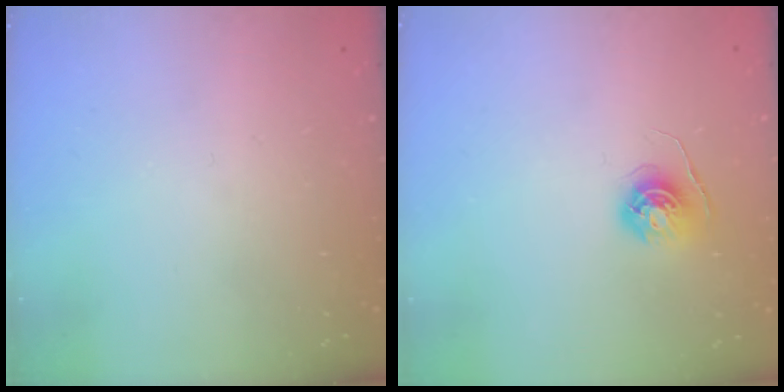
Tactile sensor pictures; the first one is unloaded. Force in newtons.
{"total": 5.6, "press": 5.5, "slide": 0.6}